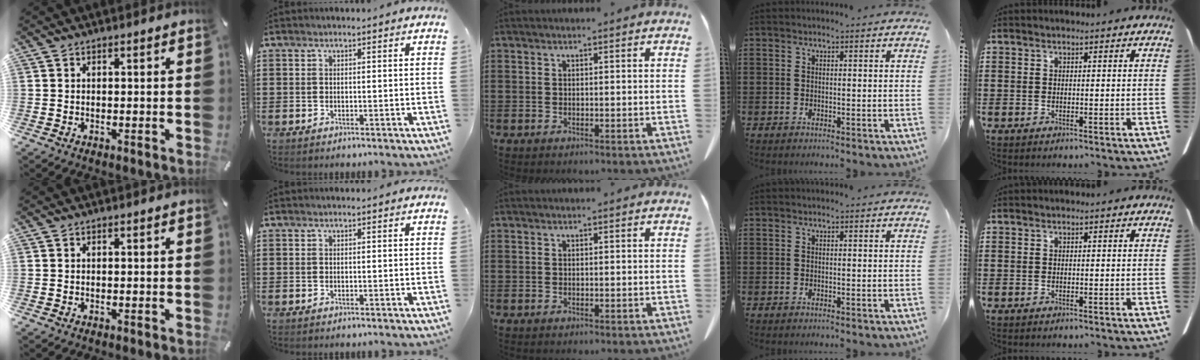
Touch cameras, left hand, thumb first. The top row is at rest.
{}